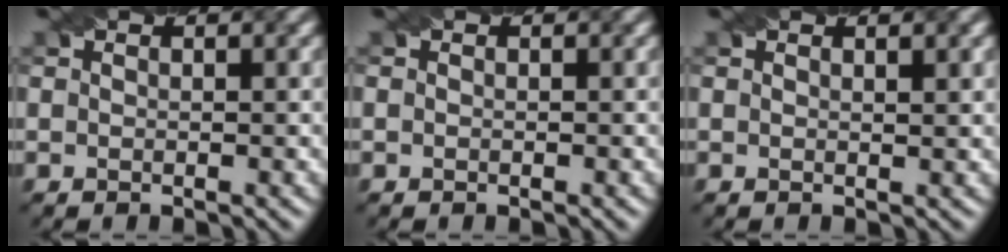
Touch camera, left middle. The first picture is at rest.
{"total": 0.0}
{"total": 1.6, "force": [1.1, 0.4, 1.1], "torque": [-0.011, 0.003, 0.007]}